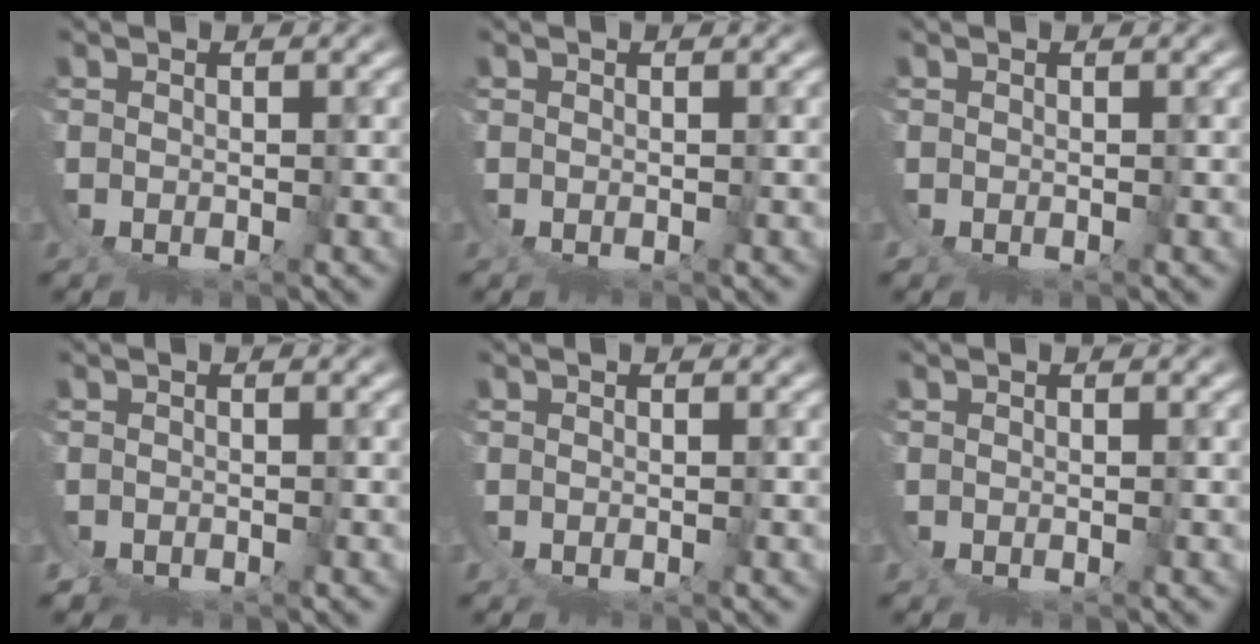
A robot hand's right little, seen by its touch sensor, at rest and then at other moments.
{"total": 0.0}
{"total": 0.0}
{"total": 0.6, "force": [-0.4, -0.4, 0.1], "torque": [0.012, 0.003, -0.012]}
{"total": 0.0}
{"total": 0.0}